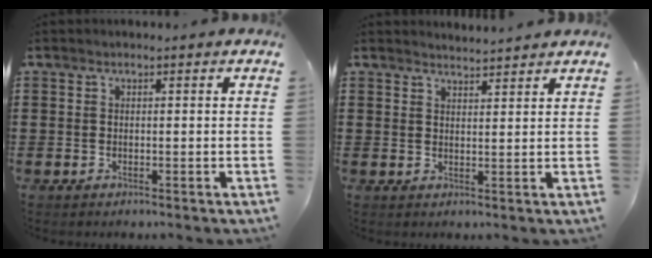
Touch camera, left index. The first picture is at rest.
{"total": 2.3, "force": [2.3, -0.1, -0.1], "torque": [-0.005, -0.003, 0.044]}